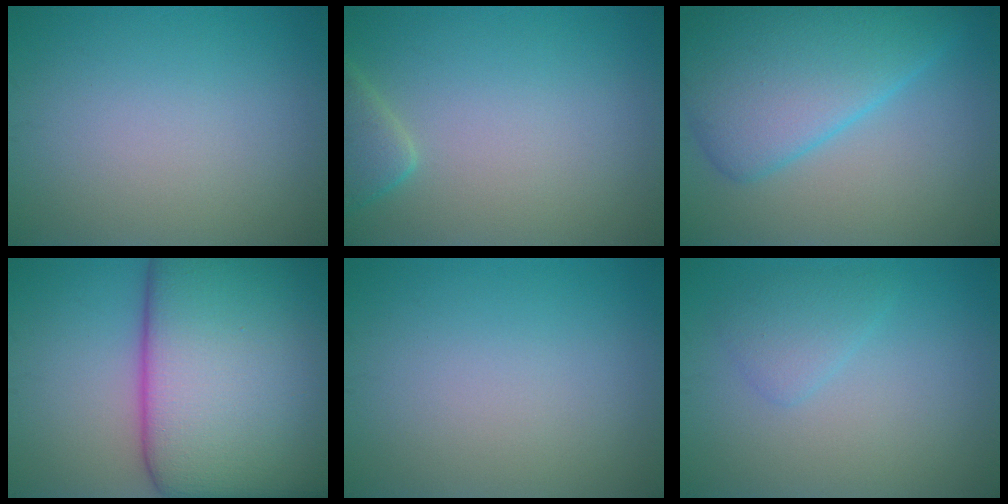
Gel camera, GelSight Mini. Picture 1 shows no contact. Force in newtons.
{"total": 2.4, "press": 2.4, "slide": 0.3}
{"total": 8.7, "press": 8.7, "slide": 0.3}
{"total": 23.4, "press": 23.4, "slide": 0.7}
{"total": 0.0}
{"total": 2.0, "press": 2.0, "slide": 0.1}